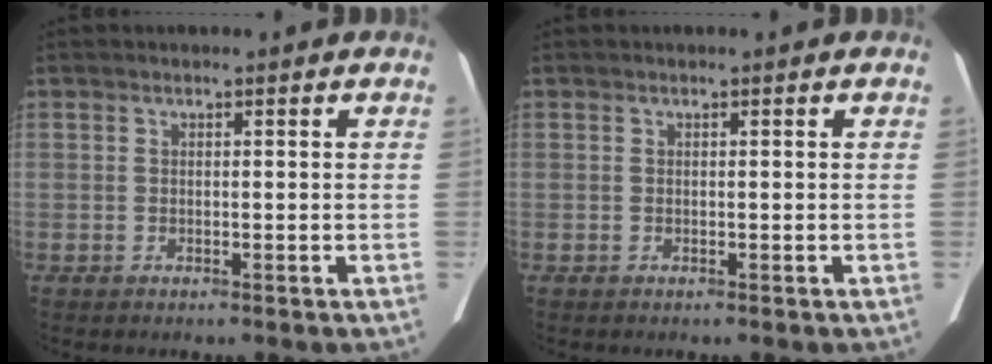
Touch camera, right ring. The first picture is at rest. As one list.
[{"total": 0.0}]